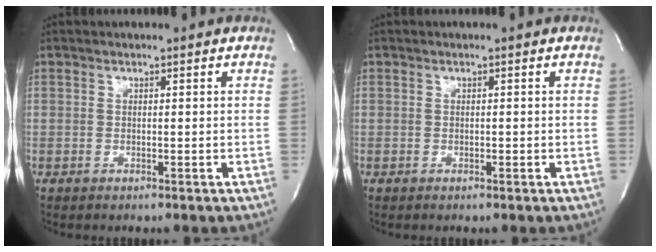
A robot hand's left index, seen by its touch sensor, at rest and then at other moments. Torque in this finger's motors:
{"motor_torque": [-0.08, -0.18, -0.07, -0.01]}